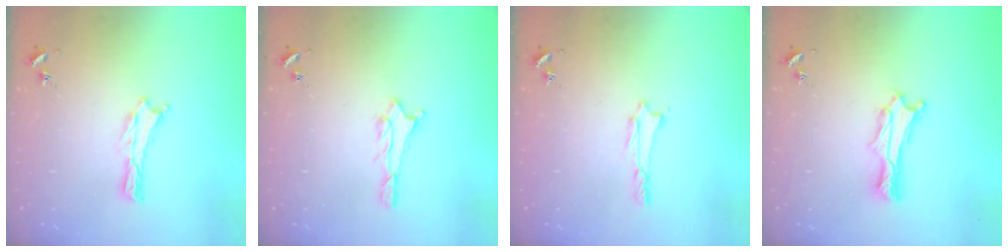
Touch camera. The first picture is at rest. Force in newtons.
{"total": 2.0, "press": 2.0, "slide": 0.2}
{"total": 0.7, "press": 0.7, "slide": 0.1}
{"total": 1.9, "press": 1.9, "slide": 0.2}